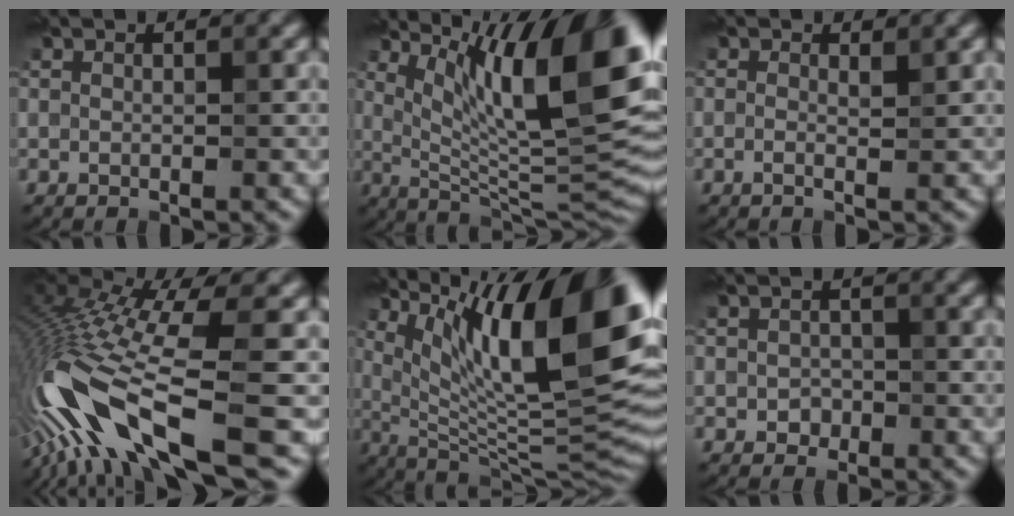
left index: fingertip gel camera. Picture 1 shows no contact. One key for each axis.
{"total": 12.3, "fx": 4.4, "fy": 2.7, "fz": 11.2, "tx": -0.170, "ty": -0.017, "tz": 0.108}
{"total": 1.5, "fx": -1.1, "fy": -1.0, "fz": -0.3, "tx": -0.011, "ty": -0.016, "tz": 0.006}
{"total": 12.7, "fx": -7.1, "fy": 1.2, "fz": 10.5, "tx": -0.236, "ty": -0.026, "tz": -0.074}
{"total": 14.5, "fx": 5.4, "fy": 4.3, "fz": 12.7, "tx": -0.224, "ty": 0.001, "tz": 0.132}
{"total": 1.8, "fx": -1.6, "fy": 0.0, "fz": -0.9, "tx": -0.011, "ty": -0.016, "tz": 0.005}